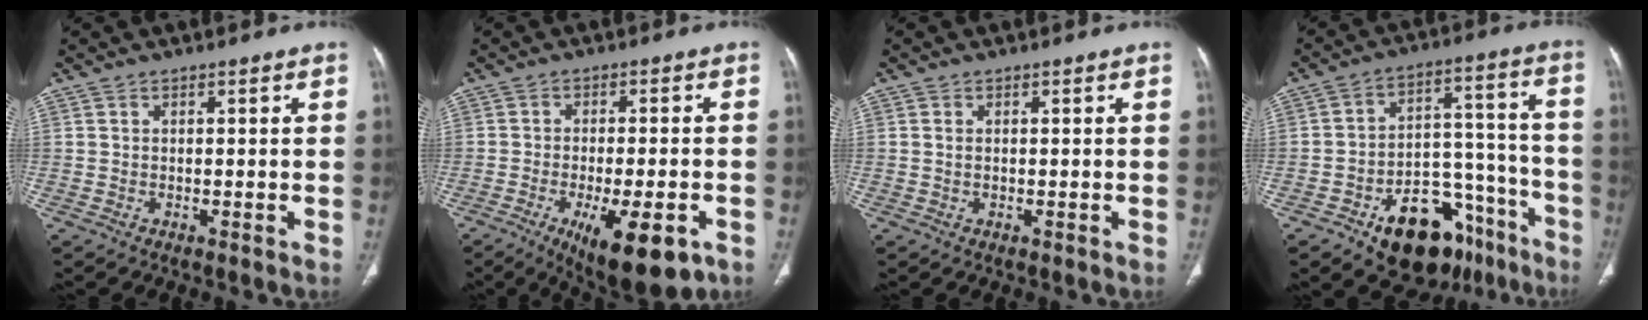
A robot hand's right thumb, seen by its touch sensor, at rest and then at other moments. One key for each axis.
{"total": 14.3, "fx": -6.7, "fy": 4.9, "fz": 11.6, "tx": -0.148, "ty": 0.005, "tz": -0.087}
{"total": 0.6, "fx": 0.1, "fy": 0.3, "fz": 0.5, "tx": -0.017, "ty": 0.000, "tz": 0.005}
{"total": 20.0, "fx": -11.8, "fy": 11.4, "fz": 11.5, "tx": -0.114, "ty": 0.097, "tz": -0.169}